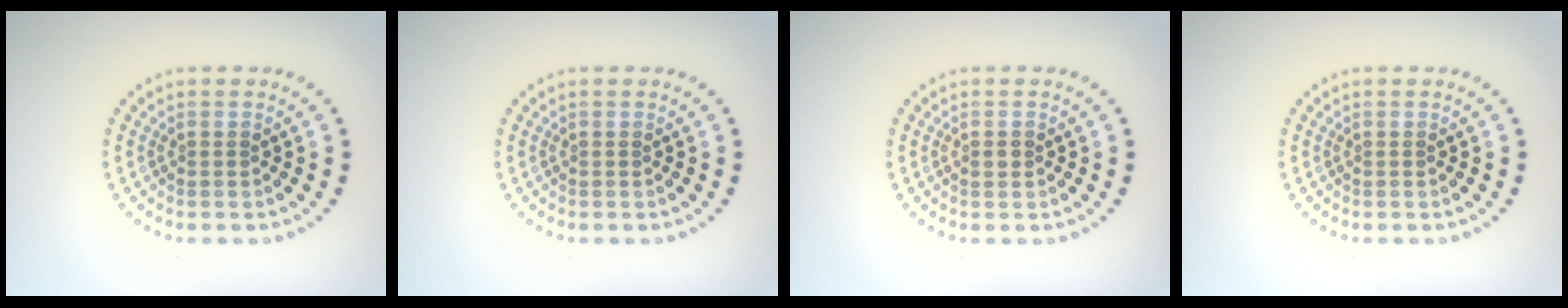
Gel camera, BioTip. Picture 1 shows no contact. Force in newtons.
{"total": 0.0}
{"total": 1.0, "press": 1.0, "slide": 0.0}
{"total": 0.0}